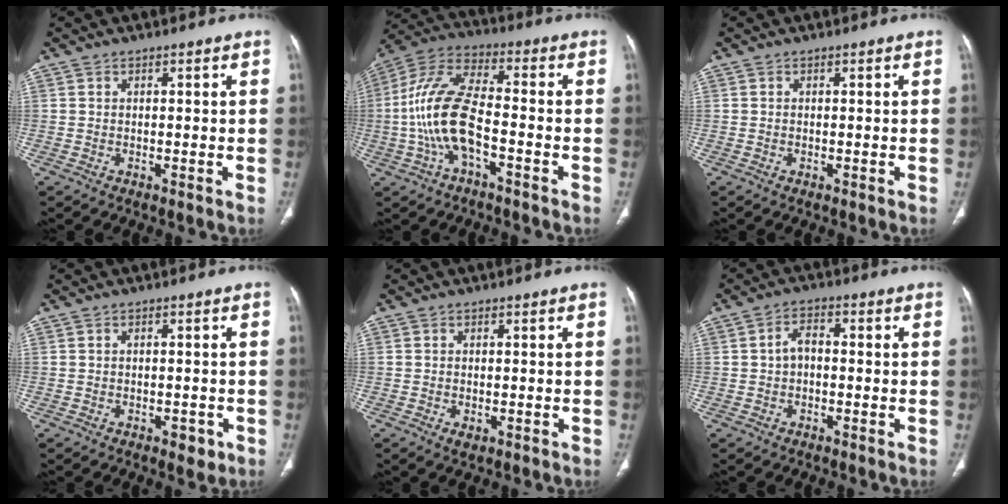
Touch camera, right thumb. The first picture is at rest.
{"total": 14.0, "force": [-3.3, 5.8, 12.4], "torque": [-0.269, 0.040, -0.066]}
{"total": 0.0}
{"total": 2.7, "force": [-1.3, 1.6, 1.8], "torque": [-0.014, 0.004, -0.012]}
{"total": 1.6, "force": [-0.6, 0.9, 1.2], "torque": [-0.022, 0.000, -0.006]}
{"total": 3.7, "force": [-0.2, 2.5, 2.8], "torque": [-0.042, 0.017, -0.010]}